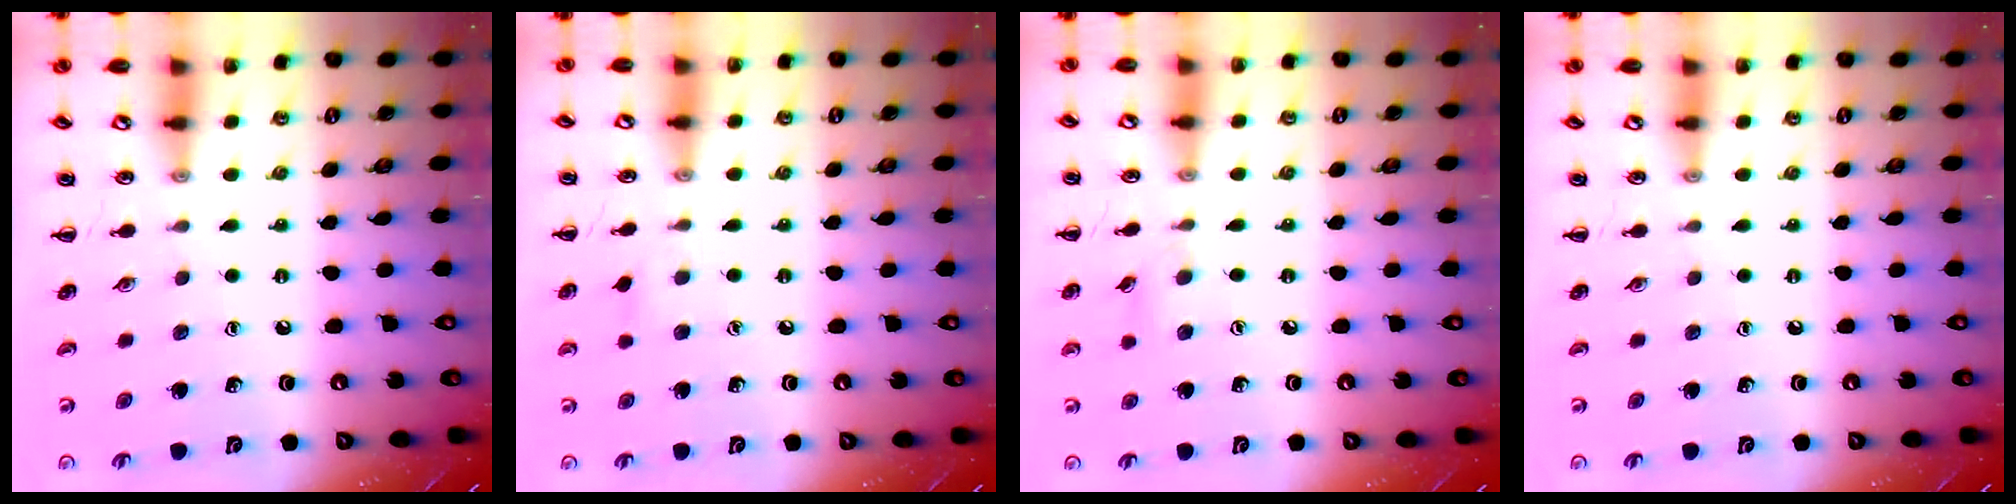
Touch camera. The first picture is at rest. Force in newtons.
{"total": 4.3, "press": 4.0, "slide": 1.7}
{"total": 6.1, "press": 5.7, "slide": 2.2}
{"total": 0.0}